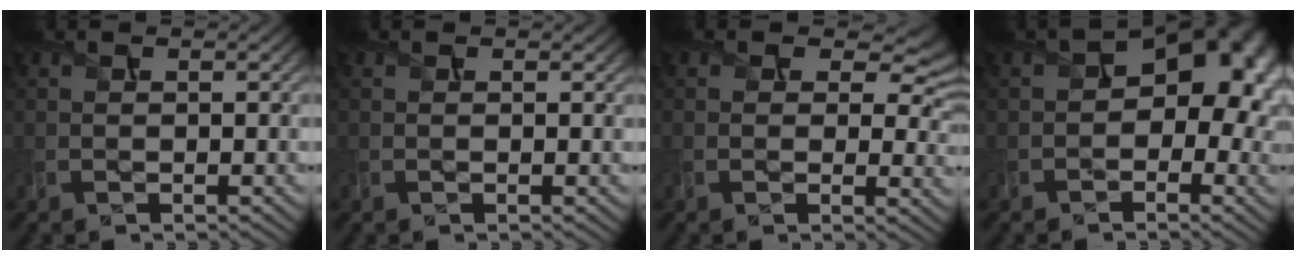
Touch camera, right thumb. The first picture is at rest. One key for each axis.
{"total": 0.0}
{"total": 6.8, "fx": 2.6, "fy": 4.6, "fz": 4.4, "tx": -0.064, "ty": -0.009, "tz": 0.036}
{"total": 13.0, "fx": 0.4, "fy": 8.7, "fz": 9.6, "tx": -0.111, "ty": -0.005, "tz": 0.005}